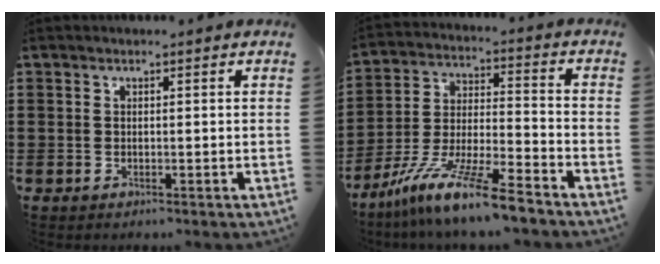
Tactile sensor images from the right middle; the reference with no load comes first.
{"total": 11.8, "force": [-9.8, -0.1, 6.6], "torque": [-0.138, 0.006, -0.195]}